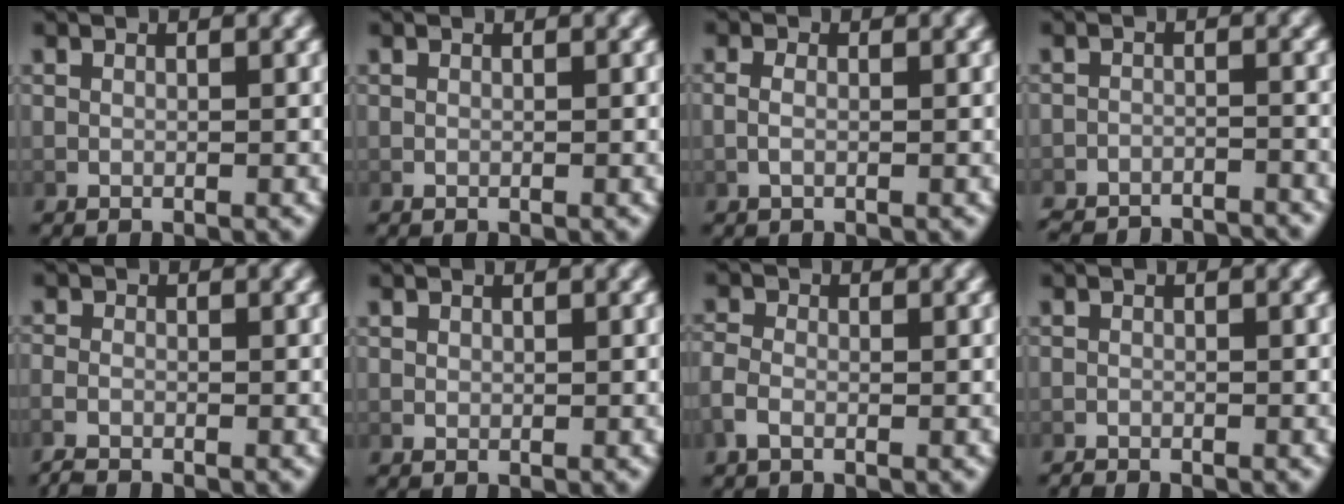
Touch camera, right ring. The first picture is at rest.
{"total": 0.0}
{"total": 0.9, "force": [-0.2, 0.3, 0.8], "torque": [-0.026, -0.007, 0.001]}
{"total": 5.7, "force": [-5.6, 1.0, 0.2], "torque": [0.005, -0.015, -0.090]}
{"total": 1.7, "force": [-1.5, 0.6, 0.4], "torque": [-0.013, -0.010, -0.026]}
{"total": 0.0}
{"total": 1.8, "force": [-0.8, 1.2, 1.1], "torque": [-0.033, -0.006, -0.013]}
{"total": 1.1, "force": [-1.1, -0.1, -0.1], "torque": [-0.001, -0.006, -0.018]}